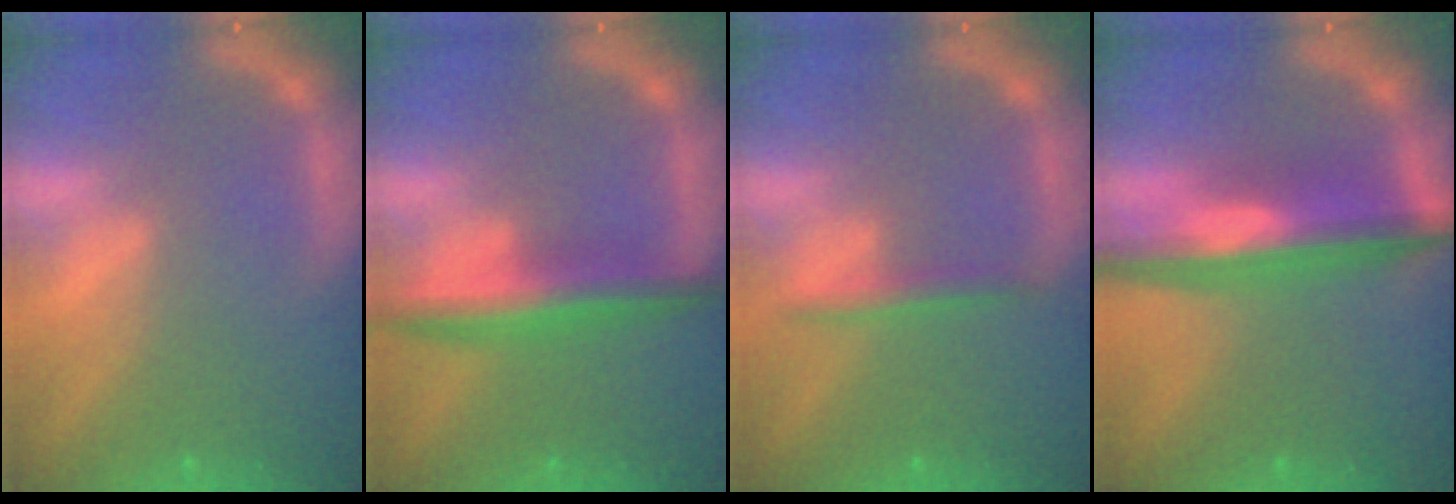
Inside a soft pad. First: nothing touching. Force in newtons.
{"total": 5.0}
{"total": 1.9}
{"total": 7.5}